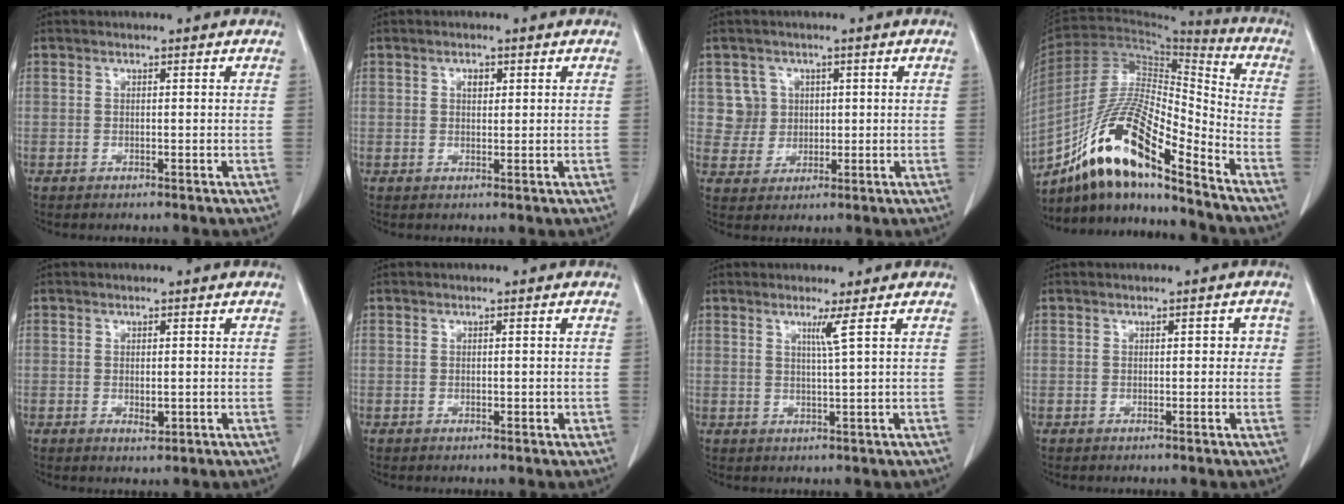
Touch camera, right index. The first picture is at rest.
{"total": 1.5, "force": [0.6, 0.9, 1.1], "torque": [-0.015, 0.000, 0.010]}
{"total": 4.6, "force": [1.2, 4.4, -0.3], "torque": [0.015, 0.011, 0.027]}
{"total": 17.8, "force": [-12.4, 2.6, 12.4], "torque": [-0.233, 0.003, -0.223]}
{"total": 1.6, "force": [-0.3, 0.8, 1.3], "torque": [-0.021, -0.003, 0.000]}
{"total": 0.8, "force": [-0.2, 0.5, 0.6], "torque": [-0.006, 0.002, -0.003]}
{"total": 2.2, "force": [1.1, -1.0, 1.7], "torque": [-0.035, -0.011, 0.024]}
{"total": 1.8, "force": [0.2, 1.2, 1.4], "torque": [-0.012, 0.019, 0.002]}